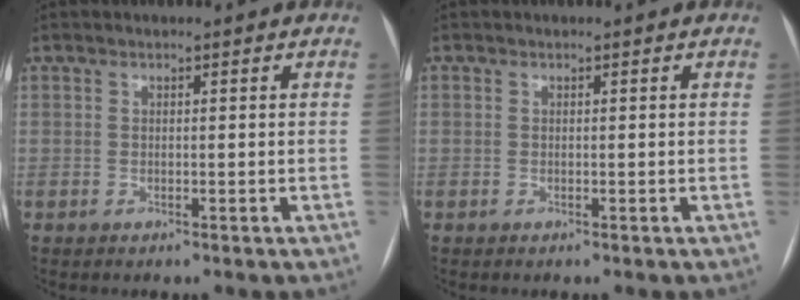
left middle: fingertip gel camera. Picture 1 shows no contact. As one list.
[{"total": 0.0}]